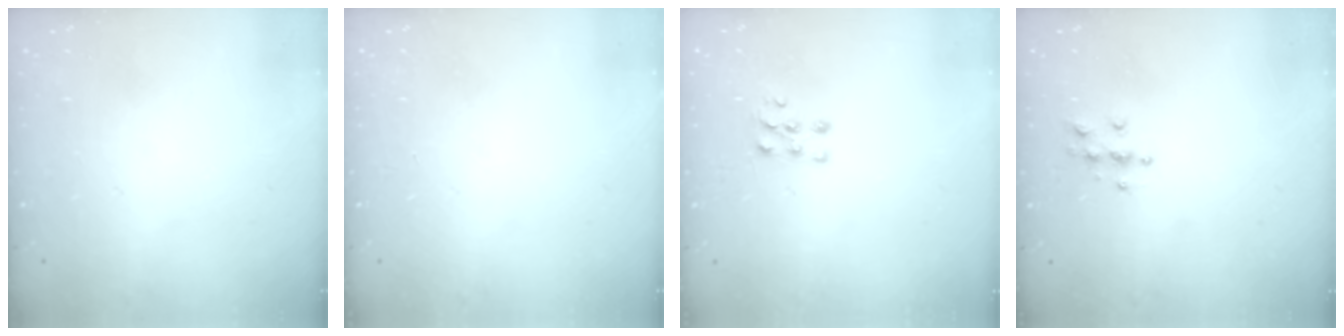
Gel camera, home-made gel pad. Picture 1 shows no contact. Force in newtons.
{"total": 0.0}
{"total": 5.3, "press": 5.3, "slide": 0.4}
{"total": 3.8, "press": 3.8, "slide": 0.5}